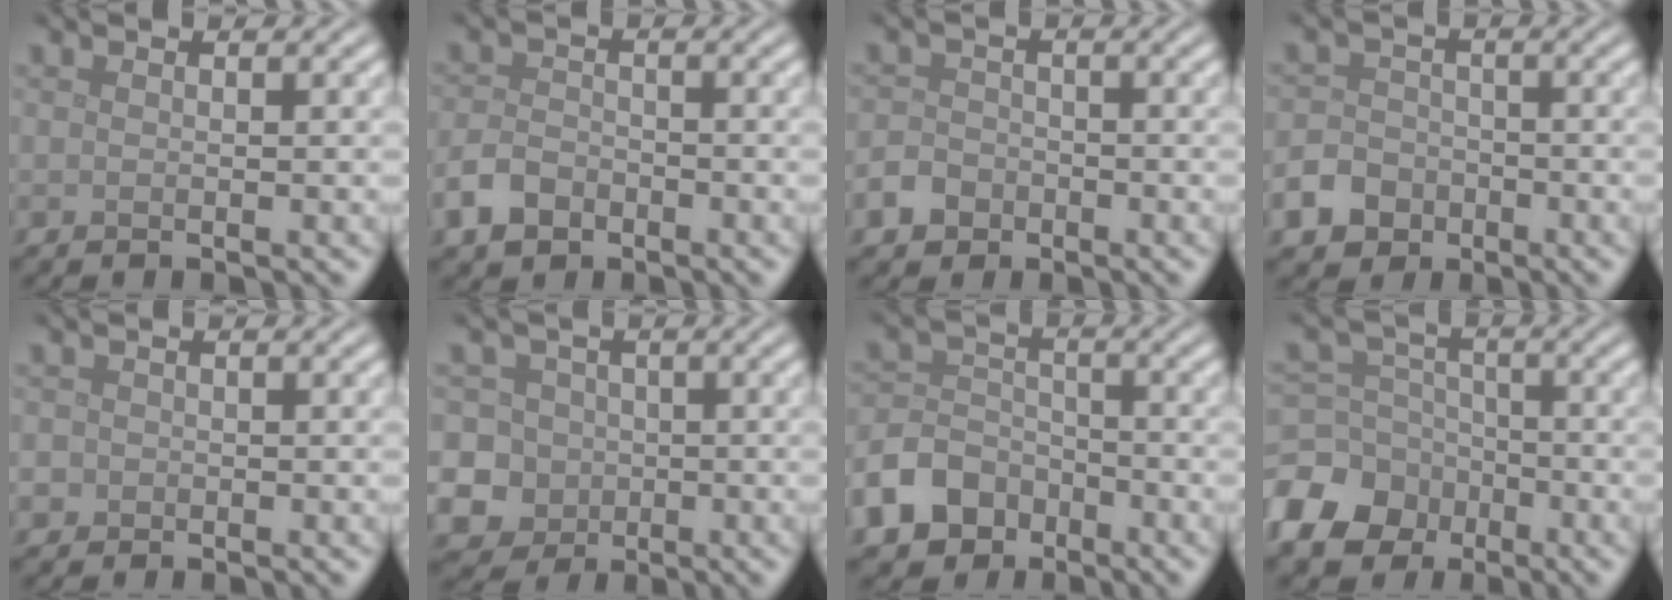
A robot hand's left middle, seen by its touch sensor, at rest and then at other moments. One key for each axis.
{"total": 2.9, "fx": -1.8, "fy": 1.9, "fz": 1.3, "tx": -0.022, "ty": 0.000, "tz": -0.044}
{"total": 2.7, "fx": -1.6, "fy": 2.0, "fz": 0.8, "tx": -0.009, "ty": -0.003, "tz": -0.033}
{"total": 5.2, "fx": -3.1, "fy": 4.0, "fz": 1.2, "tx": -0.009, "ty": -0.013, "tz": -0.064}
{"total": 1.7, "fx": -0.5, "fy": 1.6, "fz": 0.3, "tx": -0.001, "ty": 0.000, "tz": -0.006}
{"total": 9.5, "fx": -1.6, "fy": 8.9, "fz": 2.8, "tx": -0.065, "ty": 0.018, "tz": -0.065}
{"total": 6.7, "fx": -4.2, "fy": 4.8, "fz": 1.9, "tx": -0.029, "ty": -0.006, "tz": -0.090}
{"total": 9.2, "fx": -5.4, "fy": 6.8, "fz": 2.9, "tx": -0.070, "ty": -0.019, "tz": -0.108}